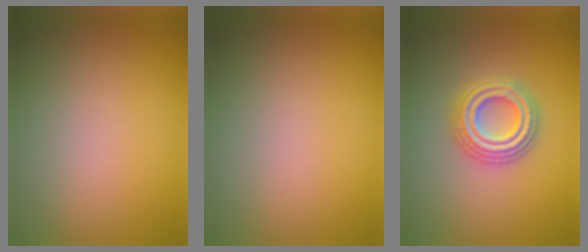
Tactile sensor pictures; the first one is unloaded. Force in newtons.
{"total": 0.0}
{"total": 4.5, "press": 4.4, "slide": 0.8}